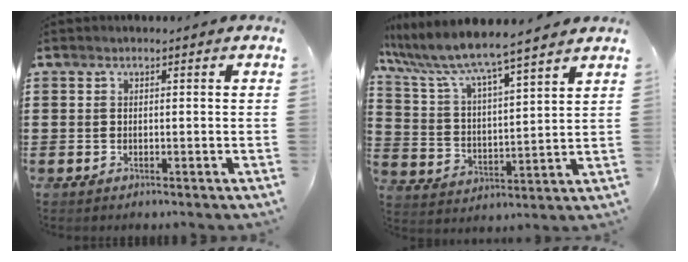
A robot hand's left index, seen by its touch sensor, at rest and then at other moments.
{"total": 6.8, "force": [6.2, -0.1, 2.6], "torque": [-0.082, -0.042, 0.101]}